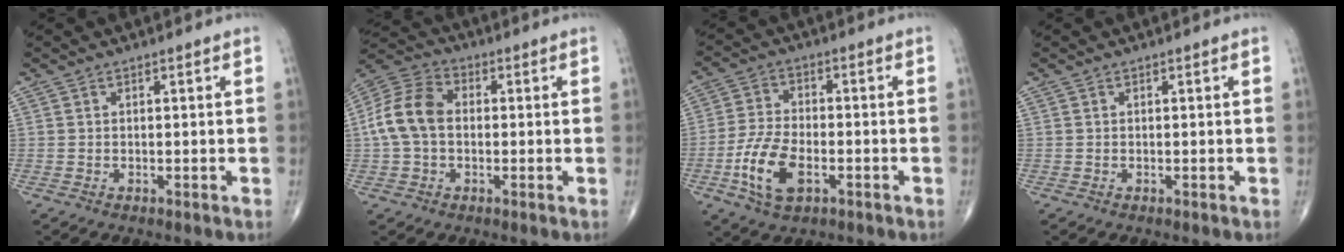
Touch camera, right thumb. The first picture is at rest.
{"total": 10.8, "force": [0.0, 7.5, 7.7], "torque": [-0.156, 0.033, -0.009]}
{"total": 10.1, "force": [-3.7, 5.2, 7.9], "torque": [-0.162, 0.011, -0.068]}
{"total": 0.0}